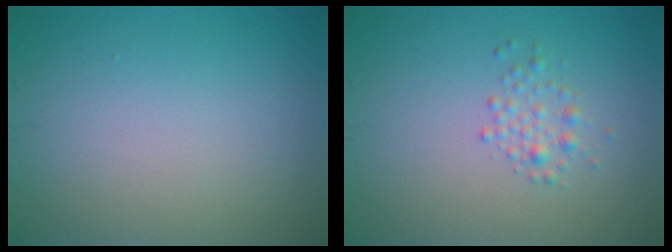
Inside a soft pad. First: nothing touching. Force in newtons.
{"total": 2.2, "press": 2.2, "slide": 0.0}